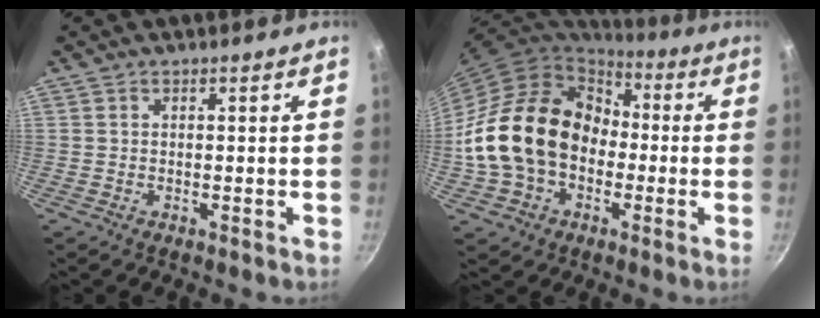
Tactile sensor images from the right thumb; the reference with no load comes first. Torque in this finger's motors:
{"motor_torque": [-0.02, 2.00, 1.49, -1.28, 0.59]}